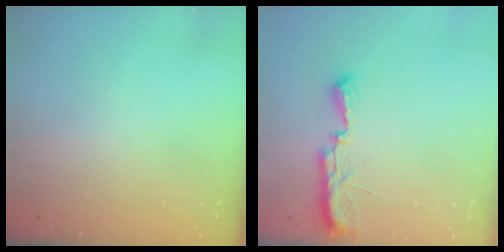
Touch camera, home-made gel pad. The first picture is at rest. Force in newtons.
{"total": 7.6, "press": 7.6, "slide": 0.7}